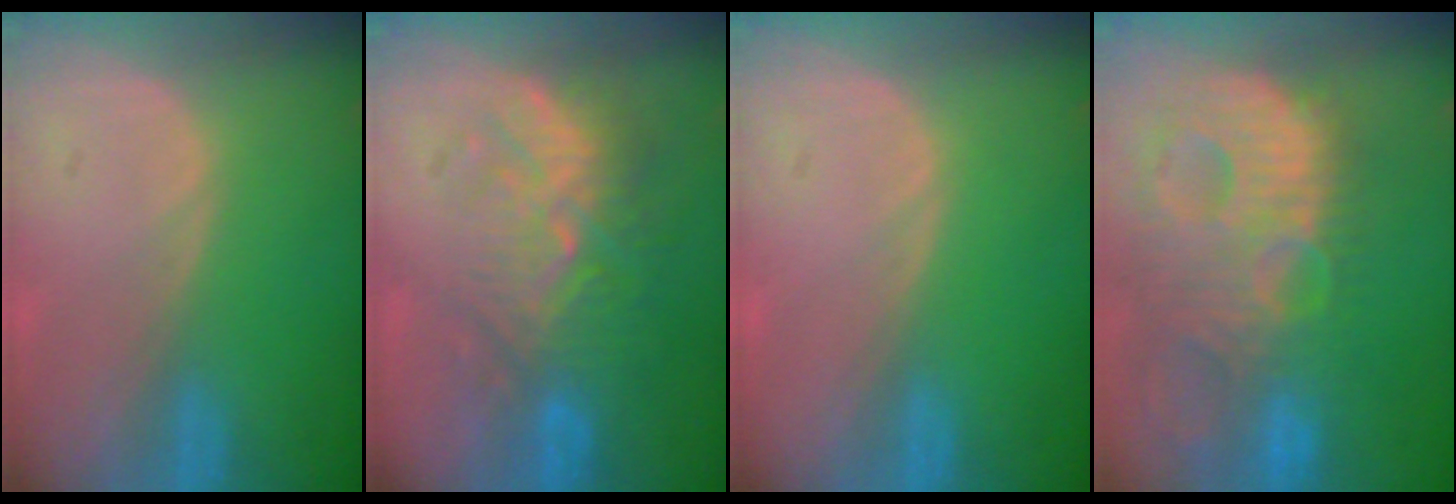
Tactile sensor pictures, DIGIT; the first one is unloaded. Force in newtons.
{"total": 9.5, "press": 9.1, "slide": 2.7}
{"total": 0.0}
{"total": 14.3, "press": 12.3, "slide": 7.2}